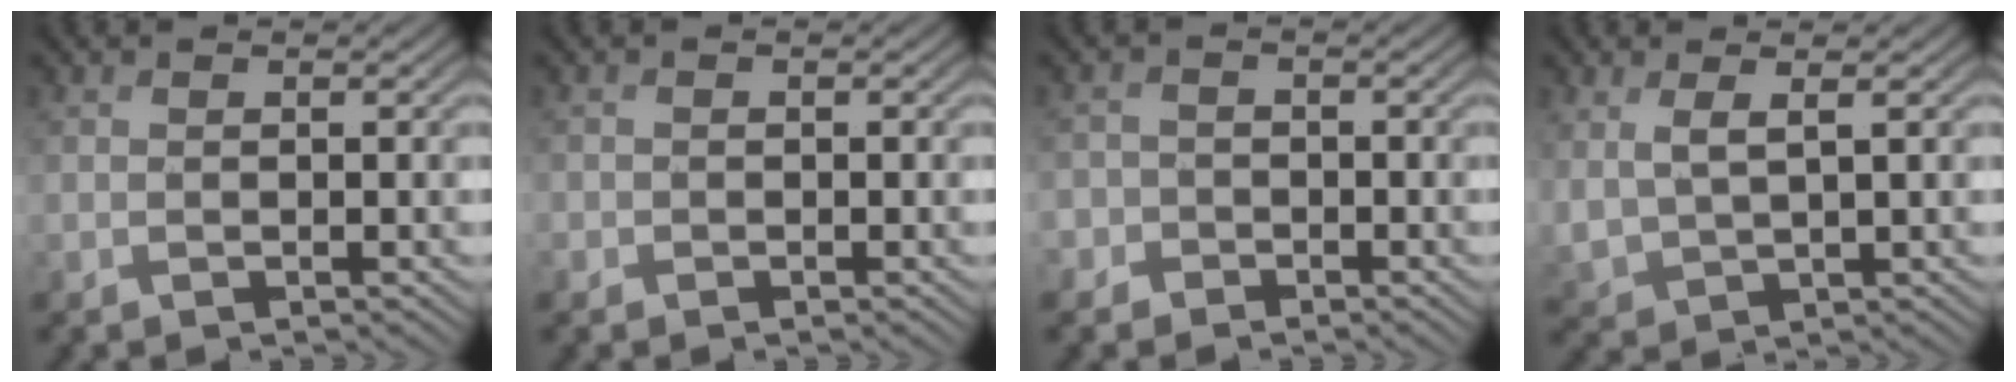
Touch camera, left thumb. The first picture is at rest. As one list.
[{"total": 0.8, "force": [-0.4, 0.7, 0.0], "torque": [0.003, -0.005, -0.012]}, {"total": 2.4, "force": [-1.4, 1.9, 0.1], "torque": [0.007, 0.000, -0.039]}, {"total": 3.7, "force": [1.7, 1.3, 3.0], "torque": [-0.077, -0.002, 0.039]}]